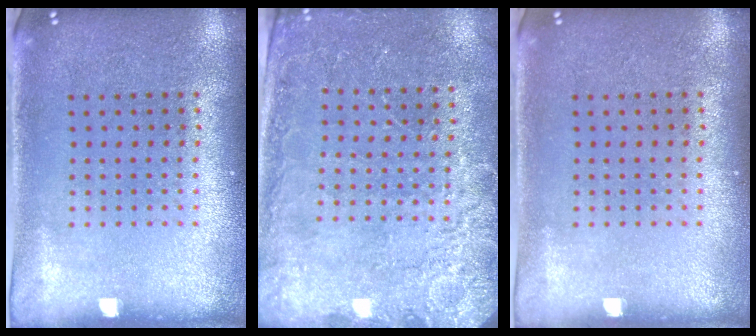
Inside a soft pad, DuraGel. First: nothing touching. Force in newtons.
{"total": 2.6, "press": 2.5, "slide": 0.5}
{"total": 0.0}